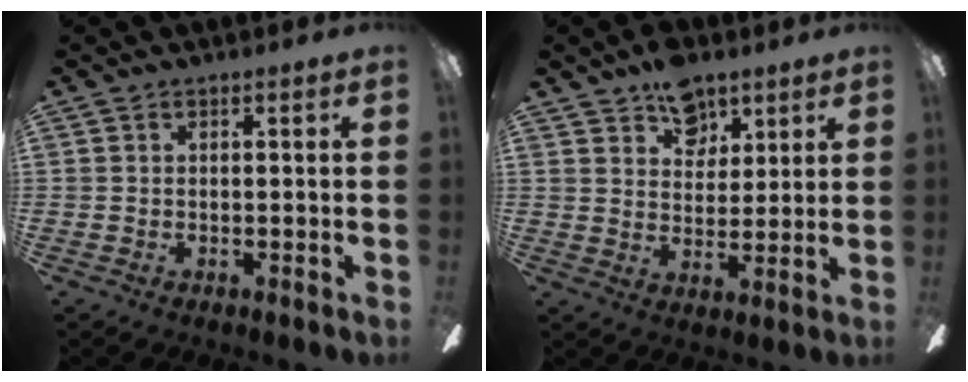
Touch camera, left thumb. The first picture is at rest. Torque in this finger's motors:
{"motor_torque": [1.00, 0.61, 0.49, -0.65, 0.12]}